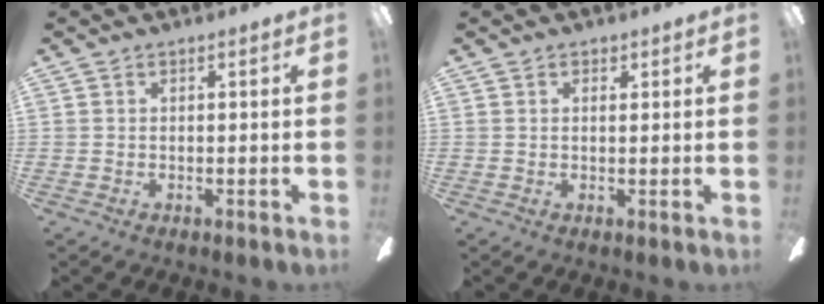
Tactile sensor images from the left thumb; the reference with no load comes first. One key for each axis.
{"total": 1.2, "fx": 0.7, "fy": 0.8, "fz": 0.5, "tx": 0.004, "ty": -0.005, "tz": 0.009}